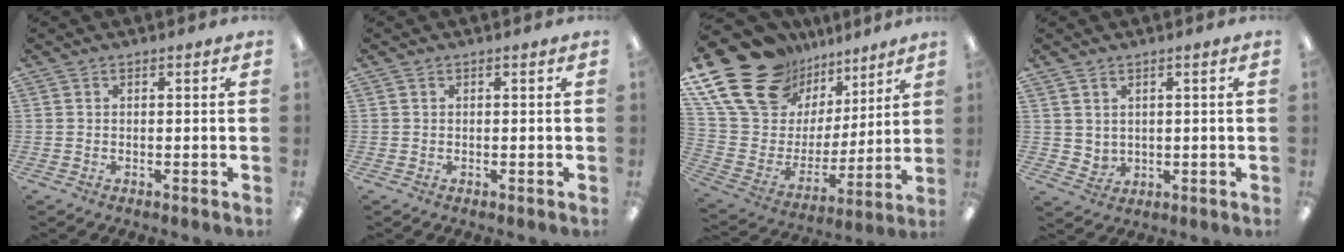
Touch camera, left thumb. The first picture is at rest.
{"total": 0.0}
{"total": 21.8, "force": [14.9, 12.9, 9.5], "torque": [-0.190, -0.095, 0.284]}
{"total": 2.6, "force": [2.0, 1.7, 0.3], "torque": [-0.010, -0.010, 0.037]}